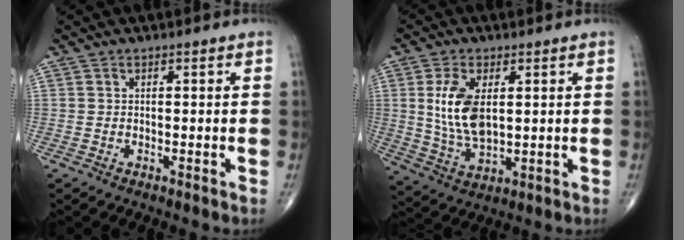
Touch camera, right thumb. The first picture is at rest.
{"total": 10.4, "force": [2.0, 5.4, 8.7], "torque": [-0.169, -0.015, 0.048]}